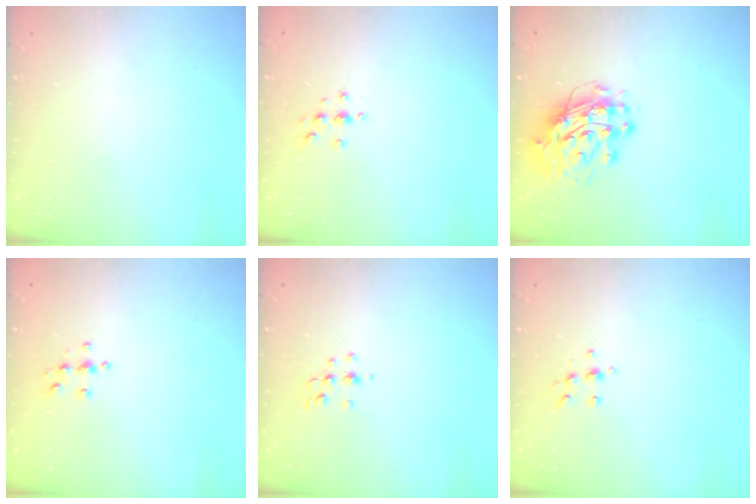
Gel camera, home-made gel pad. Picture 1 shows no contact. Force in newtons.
{"total": 2.7, "press": 2.7, "slide": 0.3}
{"total": 14.7, "press": 14.6, "slide": 1.2}
{"total": 3.8, "press": 3.8, "slide": 0.3}
{"total": 5.8, "press": 5.5, "slide": 1.8}
{"total": 7.2, "press": 7.1, "slide": 0.7}